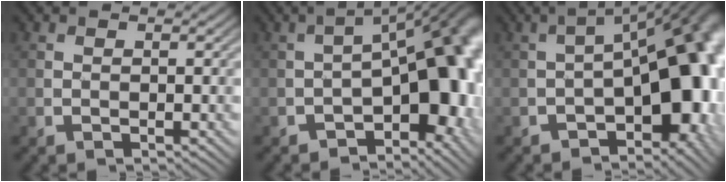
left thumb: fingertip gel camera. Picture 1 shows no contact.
{"total": 14.6, "force": [-3.9, 7.2, 12.0], "torque": [-0.126, -0.007, -0.059]}
{"total": 15.9, "force": [-3.5, 8.2, 13.2], "torque": [-0.149, -0.011, -0.052]}